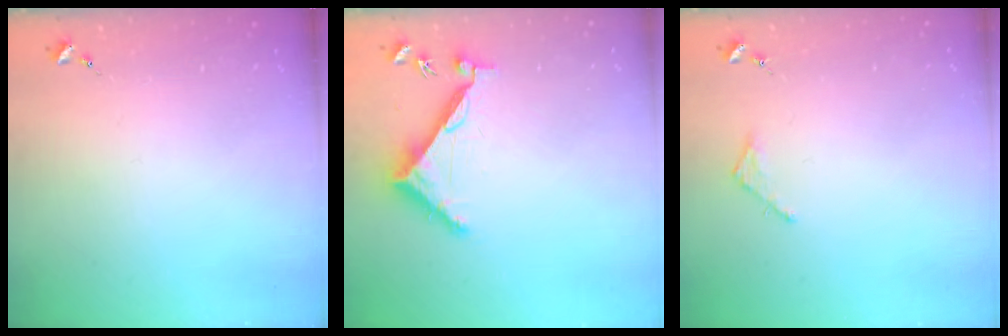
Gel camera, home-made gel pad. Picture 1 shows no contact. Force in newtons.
{"total": 6.9, "press": 6.9, "slide": 0.3}
{"total": 2.5, "press": 2.5, "slide": 0.2}